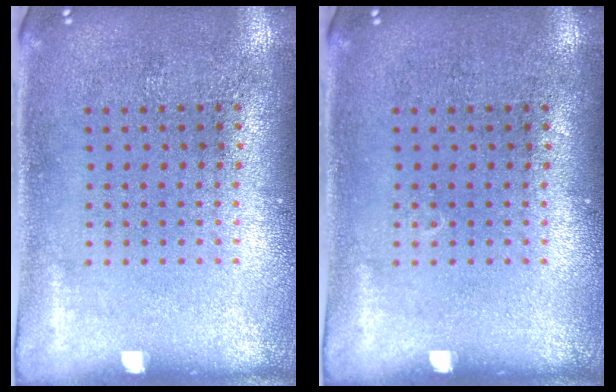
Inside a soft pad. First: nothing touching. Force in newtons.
{"total": 0.0}